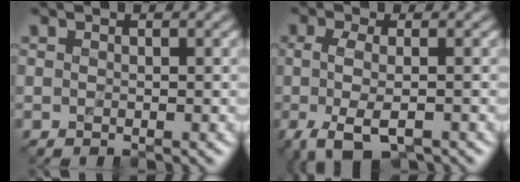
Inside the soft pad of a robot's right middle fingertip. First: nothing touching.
{"total": 4.7, "force": [-1.9, 2.0, 3.8], "torque": [-0.088, -0.004, -0.036]}